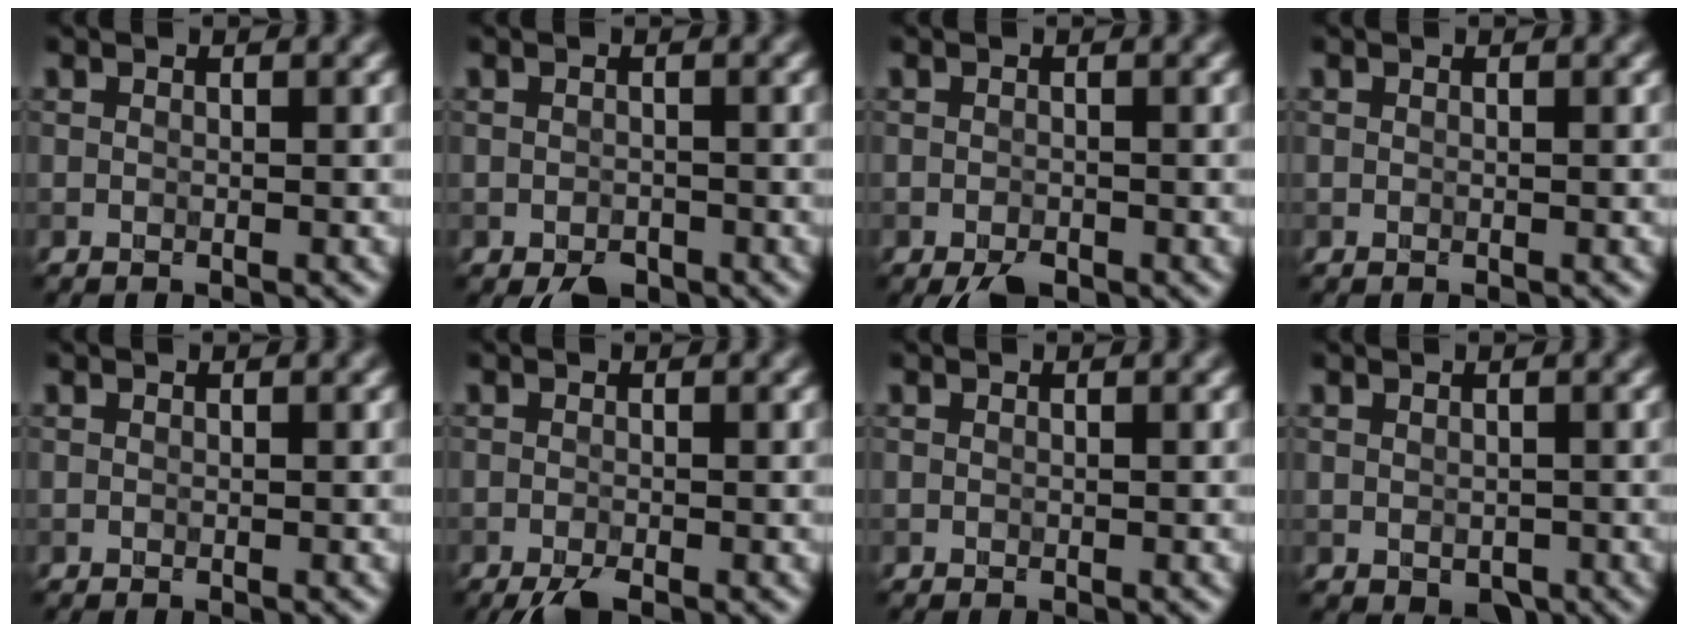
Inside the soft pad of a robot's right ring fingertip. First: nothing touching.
{"total": 1.9, "force": [-1.4, 1.1, 0.7], "torque": [-0.005, 0.002, -0.022]}
{"total": 1.5, "force": [-1.0, 0.6, 0.9], "torque": [-0.011, 0.004, -0.018]}
{"total": 0.0}
{"total": 0.0}
{"total": 2.1, "force": [-1.6, 0.3, 1.4], "torque": [-0.026, -0.001, -0.030]}
{"total": 0.0}
{"total": 1.9, "force": [-0.3, 1.5, 1.1], "torque": [-0.013, -0.006, -0.001]}